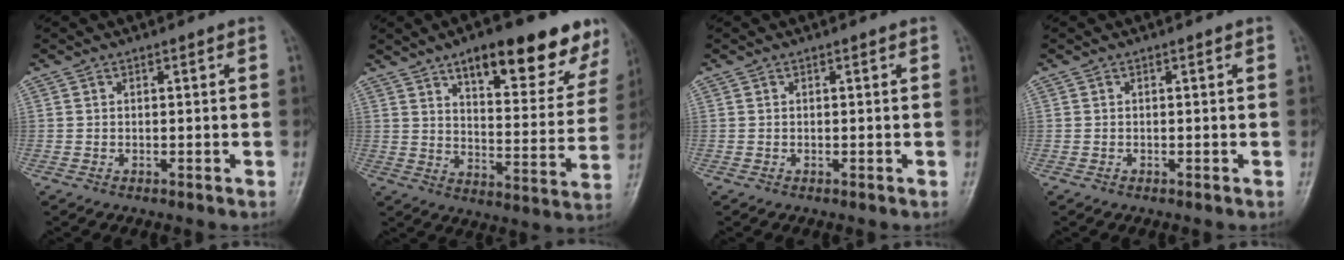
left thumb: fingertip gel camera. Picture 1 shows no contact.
{"total": 21.0, "force": [13.2, 7.1, 14.7], "torque": [-0.148, -0.051, 0.185]}
{"total": 0.0}
{"total": 0.0}